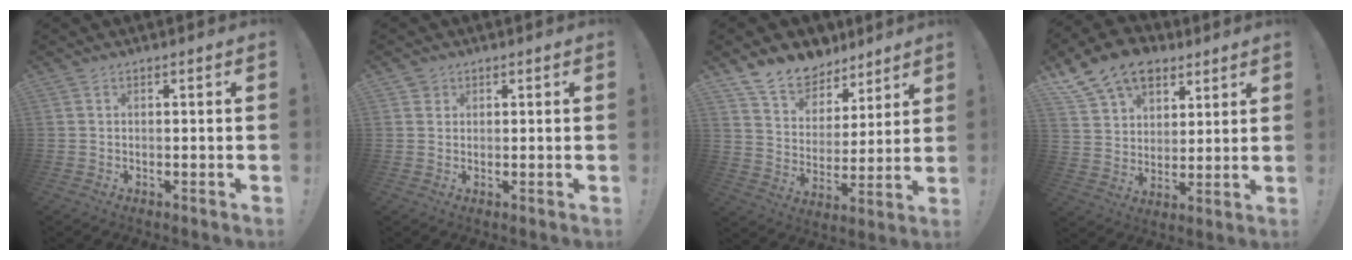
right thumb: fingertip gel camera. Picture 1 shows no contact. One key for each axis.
{"total": 1.7, "fx": 1.0, "fy": 1.4, "fz": 0.2, "tx": -0.001, "ty": -0.002, "tz": 0.017}
{"total": 13.2, "fx": 10.6, "fy": 7.1, "fz": 3.4, "tx": -0.075, "ty": -0.073, "tz": 0.203}
{"total": 14.5, "fx": 9.6, "fy": 9.4, "fz": 5.4, "tx": -0.100, "ty": -0.052, "tz": 0.184}